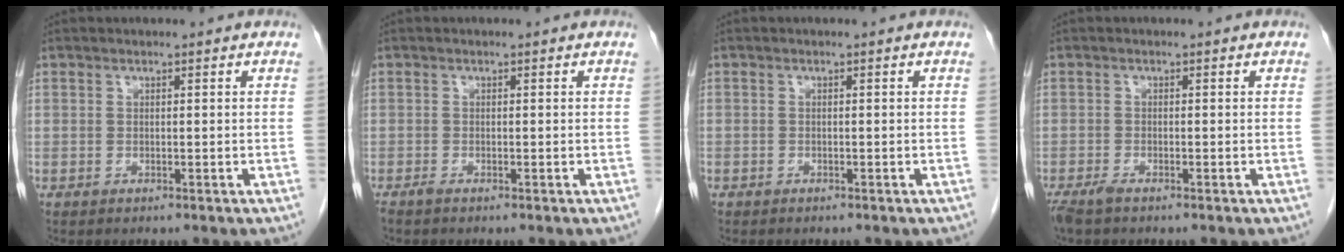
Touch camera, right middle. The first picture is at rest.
{"total": 0.6, "force": [-0.5, -0.1, 0.3], "torque": [-0.009, -0.002, -0.011]}
{"total": 0.5, "force": [-0.4, 0.3, 0.0], "torque": [-0.007, 0.002, -0.007]}
{"total": 2.1, "force": [-1.6, 0.4, 1.2], "torque": [-0.028, -0.006, -0.031]}